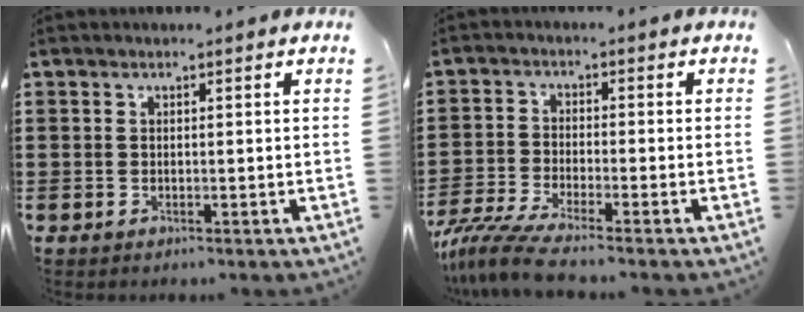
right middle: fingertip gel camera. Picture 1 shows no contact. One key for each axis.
{"total": 5.7, "fx": -4.9, "fy": 0.1, "fz": 2.8, "tx": -0.081, "ty": -0.023, "tz": -0.102}